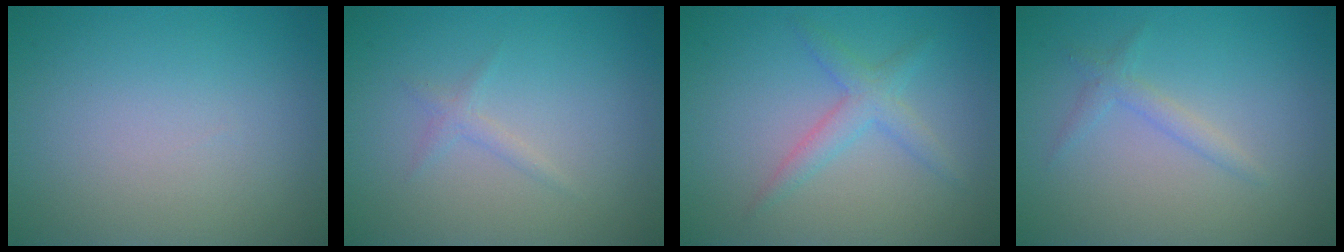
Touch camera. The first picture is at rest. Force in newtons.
{"total": 0.9, "press": 0.9, "slide": 0.1}
{"total": 2.3, "press": 2.3, "slide": 0.2}
{"total": 1.3, "press": 1.3, "slide": 0.1}